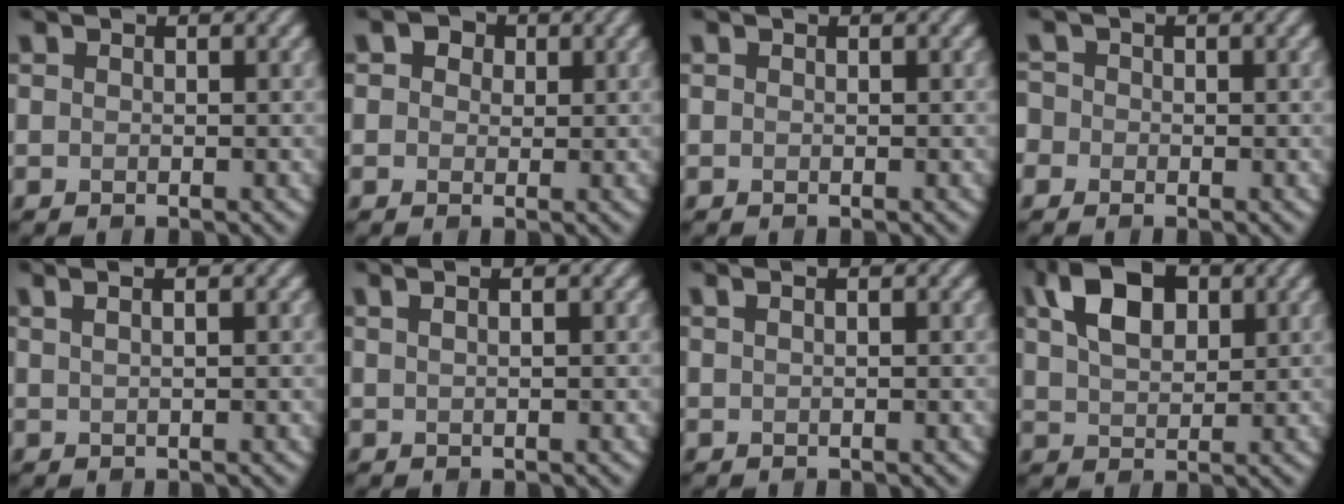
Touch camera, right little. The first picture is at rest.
{"total": 3.6, "force": [1.8, 2.5, 1.8], "torque": [-0.029, 0.012, 0.007]}
{"total": 0.0}
{"total": 1.5, "force": [-0.4, 1.4, 0.3], "torque": [0.004, 0.008, -0.017]}
{"total": 4.2, "force": [2.2, 2.1, 3.0], "torque": [-0.020, 0.034, 0.000]}
{"total": 3.3, "force": [1.7, 1.7, 2.4], "torque": [-0.014, 0.023, -0.005]}
{"total": 2.3, "force": [1.2, 1.1, 1.7], "torque": [-0.009, 0.009, -0.006]}
{"total": 6.0, "force": [2.7, 3.6, 4.0], "torque": [-0.084, 0.010, 0.045]}